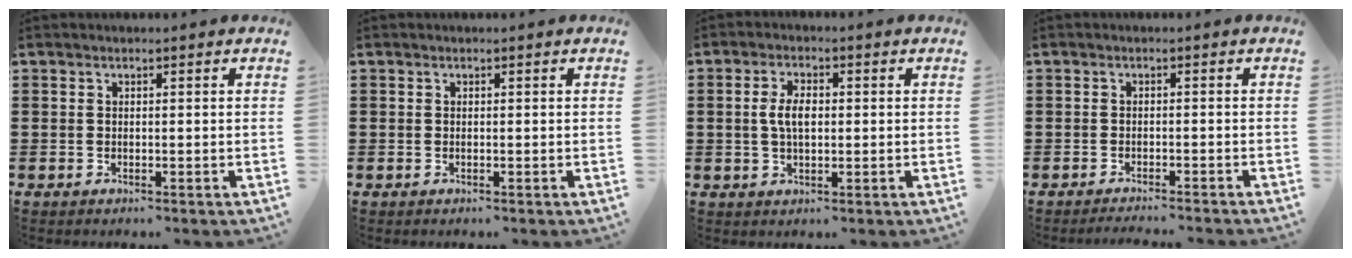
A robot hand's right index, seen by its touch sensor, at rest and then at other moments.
{"total": 0.0}
{"total": 4.1, "force": [0.2, 2.0, 3.6], "torque": [-0.079, 0.004, -0.001]}
{"total": 1.6, "force": [-1.5, -0.3, 0.2], "torque": [-0.003, 0.002, -0.031]}